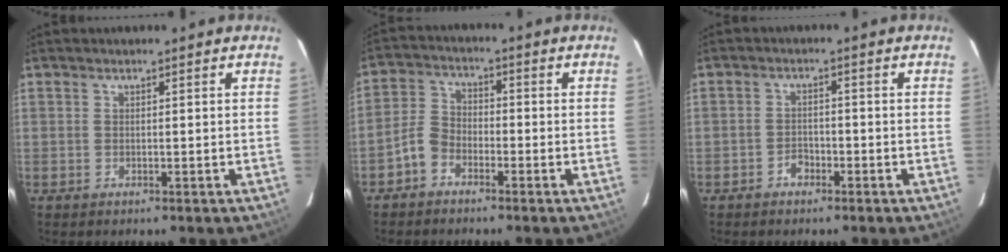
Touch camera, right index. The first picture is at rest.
{"total": 4.8, "force": [-3.2, 3.0, 1.9], "torque": [-0.044, 0.016, -0.067]}
{"total": 2.4, "force": [-1.7, 1.5, 0.7], "torque": [-0.014, 0.007, -0.027]}